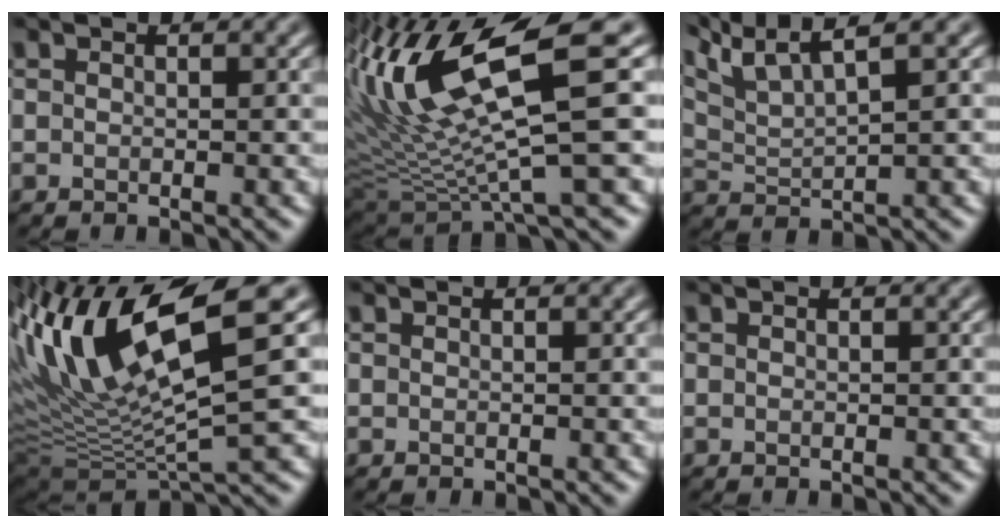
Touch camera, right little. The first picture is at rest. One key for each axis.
{"total": 10.9, "fx": 3.4, "fy": 0.5, "fz": 10.4, "tx": -0.214, "ty": 0.031, "tz": 0.069}
{"total": 5.4, "fx": 4.9, "fy": -2.0, "fz": 1.2, "tx": -0.028, "ty": 0.020, "tz": 0.088}
{"total": 11.2, "fx": 4.9, "fy": 1.0, "fz": 10.0, "tx": -0.208, "ty": 0.036, "tz": 0.085}
{"total": 0.0}
{"total": 0.0}